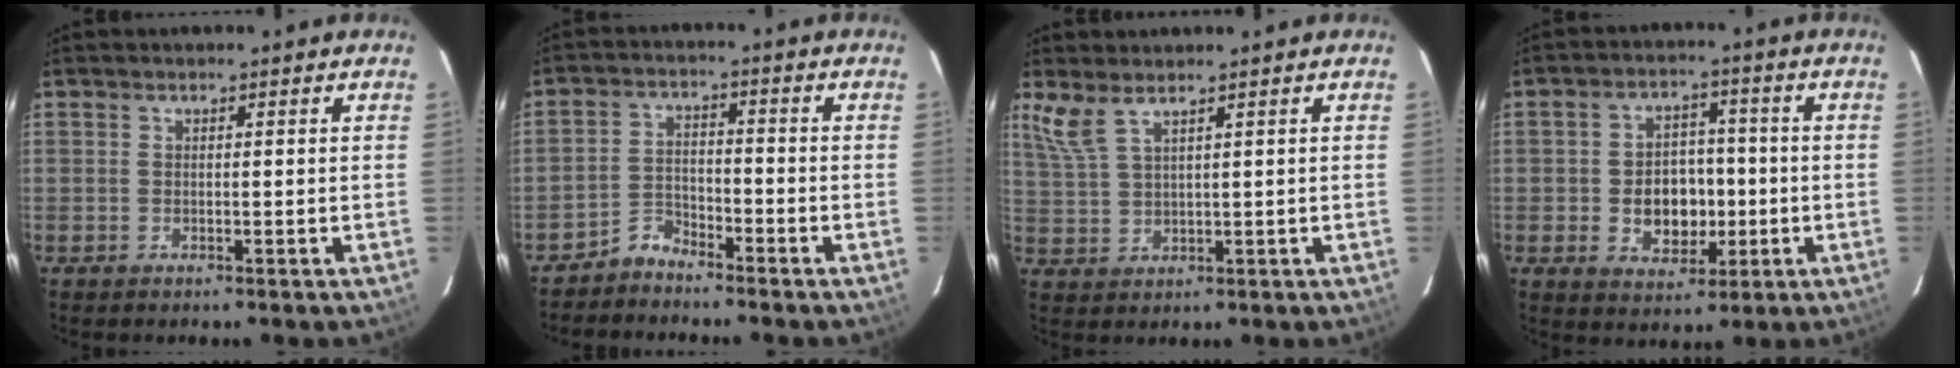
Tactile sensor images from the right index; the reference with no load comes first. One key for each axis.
{"total": 3.8, "fx": -3.5, "fy": 1.4, "fz": 0.0, "tx": 0.001, "ty": 0.015, "tz": -0.067}
{"total": 4.2, "fx": 3.1, "fy": 0.5, "fz": 2.8, "tx": -0.063, "ty": 0.001, "tz": 0.072}
{"total": 8.7, "fx": -1.7, "fy": 6.8, "fz": 5.3, "tx": -0.108, "ty": 0.013, "tz": -0.013}